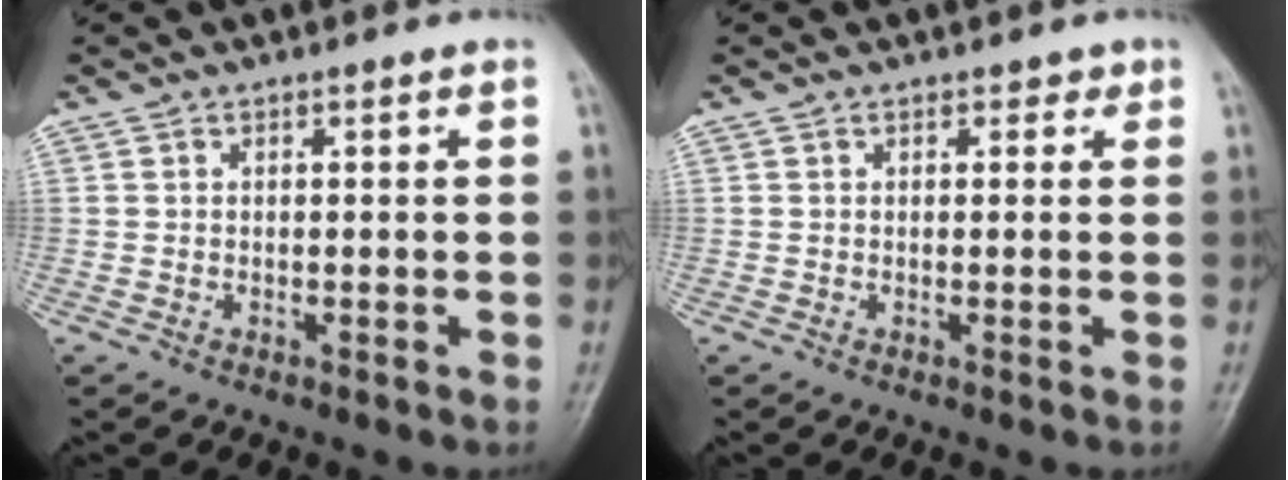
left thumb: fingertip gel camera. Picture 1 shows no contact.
{"total": 1.2, "force": [0.7, 0.8, 0.5], "torque": [0.009, -0.002, 0.005]}